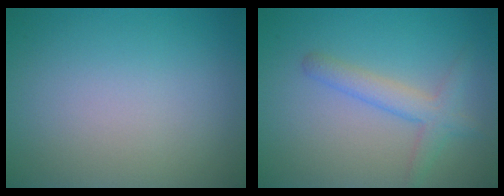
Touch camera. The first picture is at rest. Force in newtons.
{"total": 2.9, "press": 2.8, "slide": 0.2}